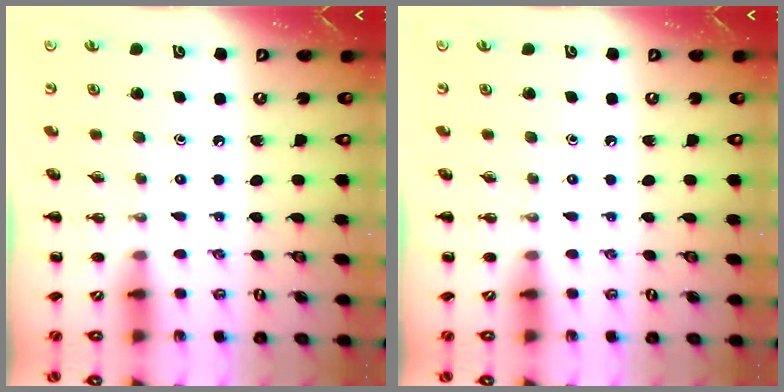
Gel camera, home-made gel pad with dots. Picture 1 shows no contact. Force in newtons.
{"total": 0.0}